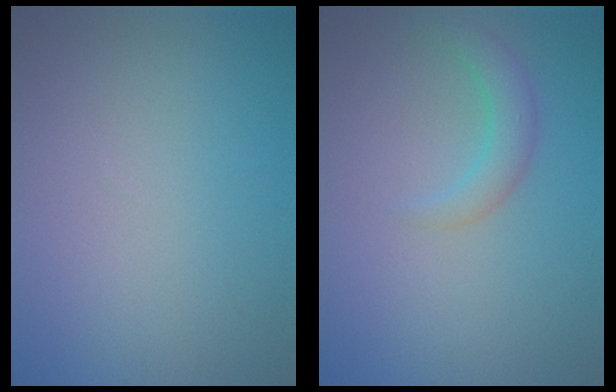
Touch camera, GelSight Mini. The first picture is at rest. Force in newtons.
{"total": 2.3, "press": 2.3, "slide": 0.2}